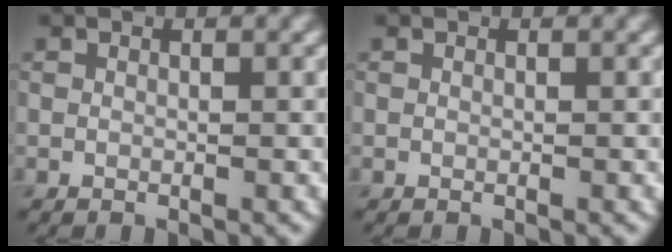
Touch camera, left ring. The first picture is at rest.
{"total": 0.0}